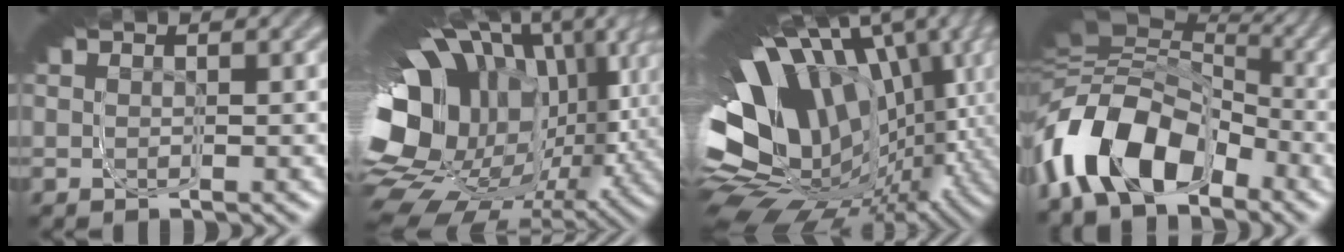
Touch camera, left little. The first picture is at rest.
{"total": 20.9, "force": [-0.5, 10.2, 18.2], "torque": [-0.254, 0.007, 0.000]}
{"total": 23.9, "force": [-1.6, 12.7, 20.1], "torque": [-0.248, 0.025, -0.031]}
{"total": 9.9, "force": [-2.9, 5.2, 7.9], "torque": [-0.130, 0.004, -0.051]}